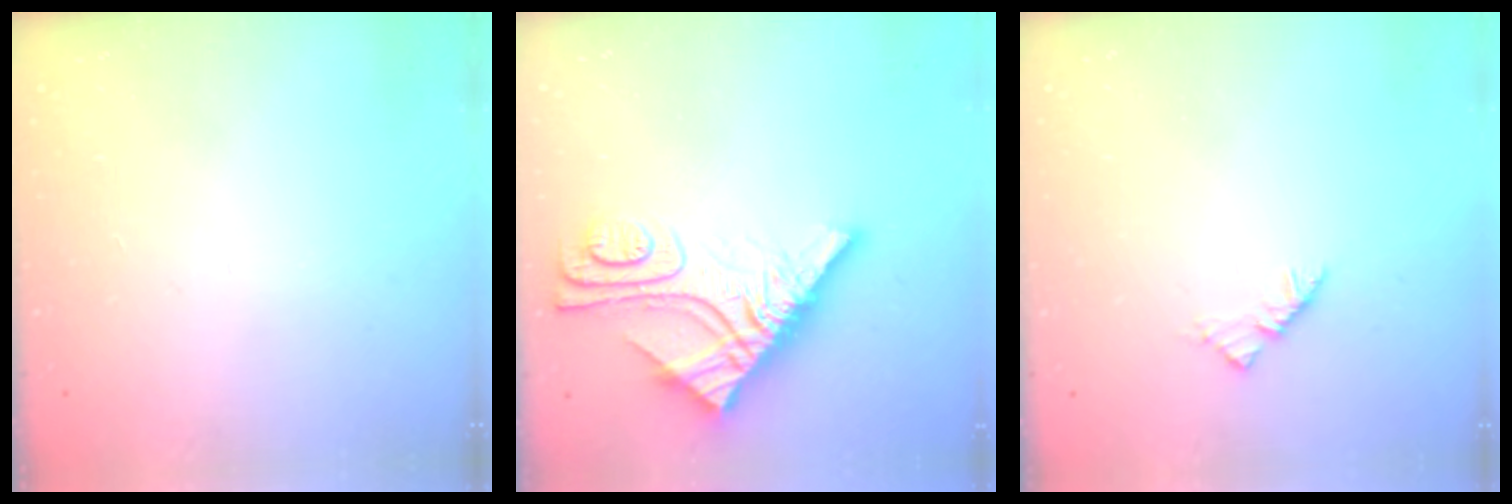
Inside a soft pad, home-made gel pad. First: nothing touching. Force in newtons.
{"total": 12.6, "press": 12.5, "slide": 1.2}
{"total": 2.9, "press": 2.8, "slide": 0.7}